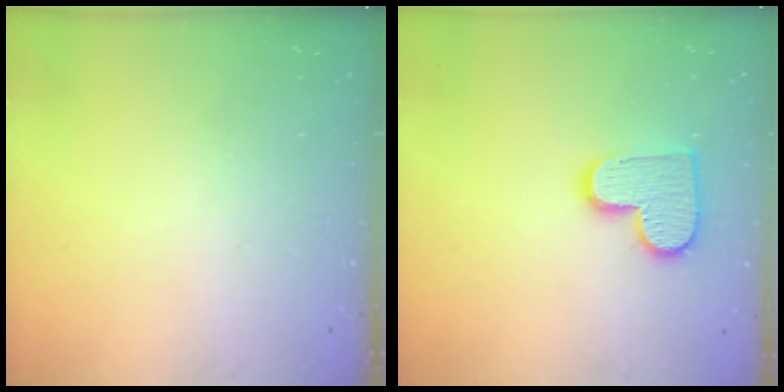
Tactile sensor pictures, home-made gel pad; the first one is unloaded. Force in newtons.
{"total": 11.6, "press": 11.6, "slide": 0.7}